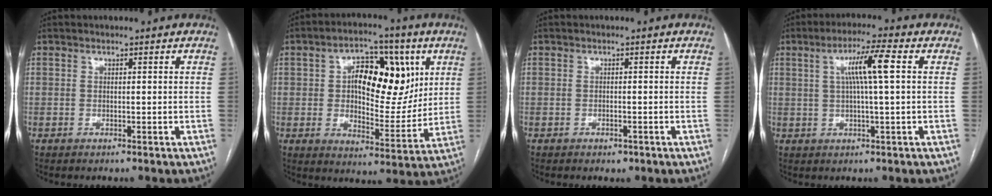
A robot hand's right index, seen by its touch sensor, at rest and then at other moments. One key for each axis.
{"total": 15.1, "fx": 4.3, "fy": 7.5, "fz": 12.4, "tx": -0.188, "ty": 0.024, "tz": 0.074}
{"total": 1.1, "fx": -0.7, "fy": 0.6, "fz": 0.6, "tx": -0.011, "ty": 0.000, "tz": -0.005}
{"total": 7.2, "fx": 1.5, "fy": -0.3, "fz": 7.0, "tx": -0.127, "ty": 0.009, "tz": 0.027}